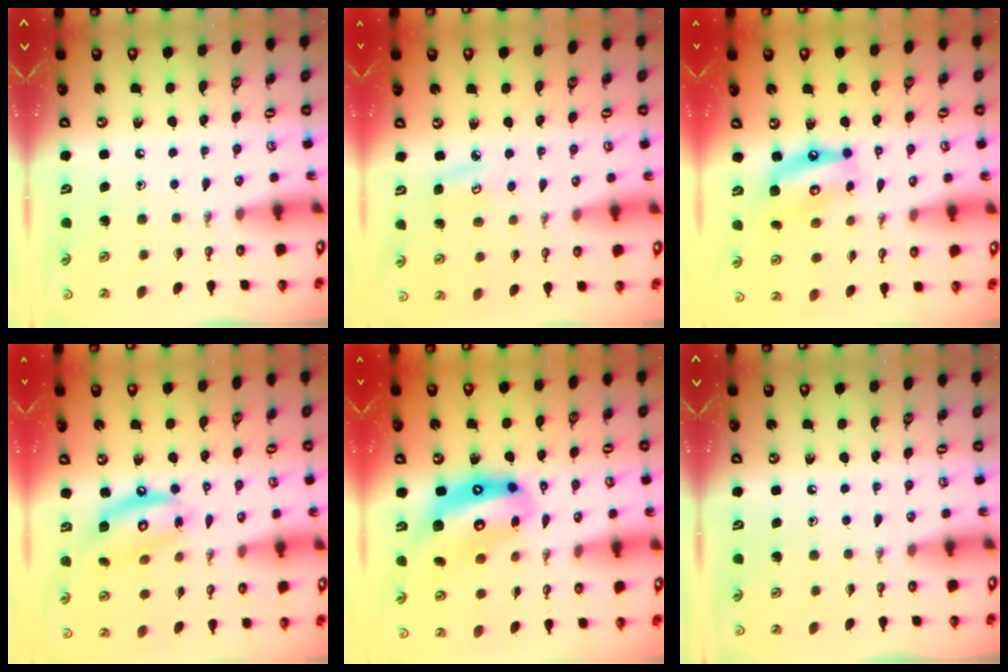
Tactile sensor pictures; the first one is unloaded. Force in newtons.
{"total": 3.9, "press": 3.9, "slide": 0.4}
{"total": 11.3, "press": 11.3, "slide": 1.0}
{"total": 12.6, "press": 12.5, "slide": 1.1}
{"total": 16.6, "press": 16.6, "slide": 1.7}
{"total": 0.0}